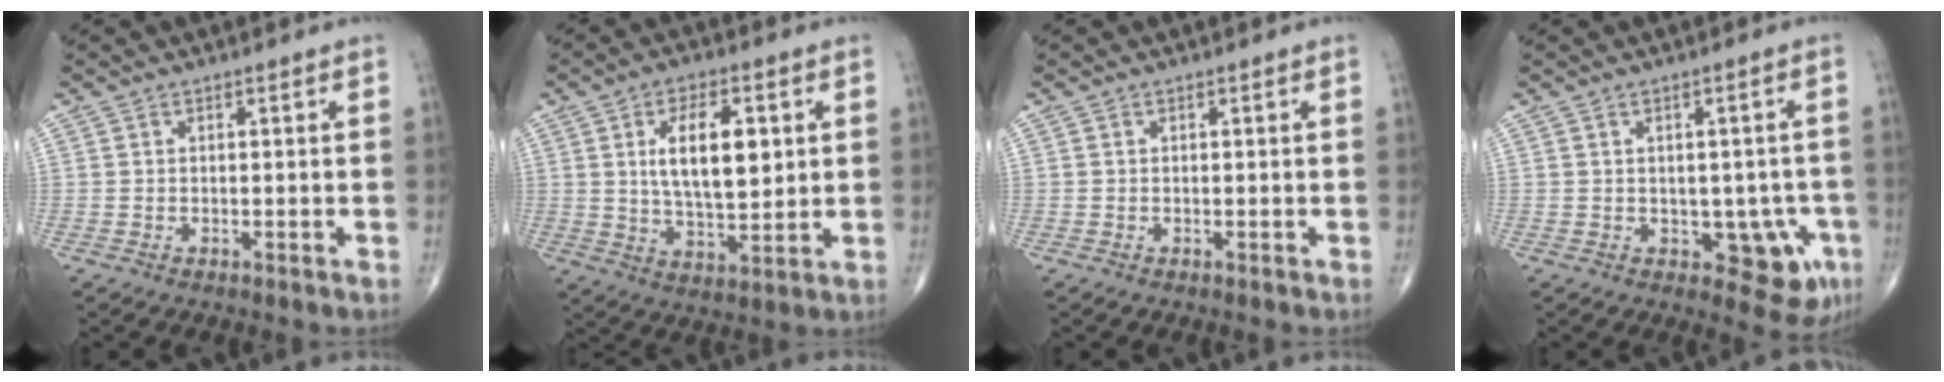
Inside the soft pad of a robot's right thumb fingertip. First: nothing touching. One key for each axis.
{"total": 12.4, "fx": 2.8, "fy": 5.8, "fz": 10.6, "tx": -0.163, "ty": -0.013, "tz": 0.052}
{"total": 0.0}
{"total": 7.5, "fx": -2.0, "fy": 4.3, "fz": 5.9, "tx": -0.038, "ty": 0.004, "tz": -0.015}